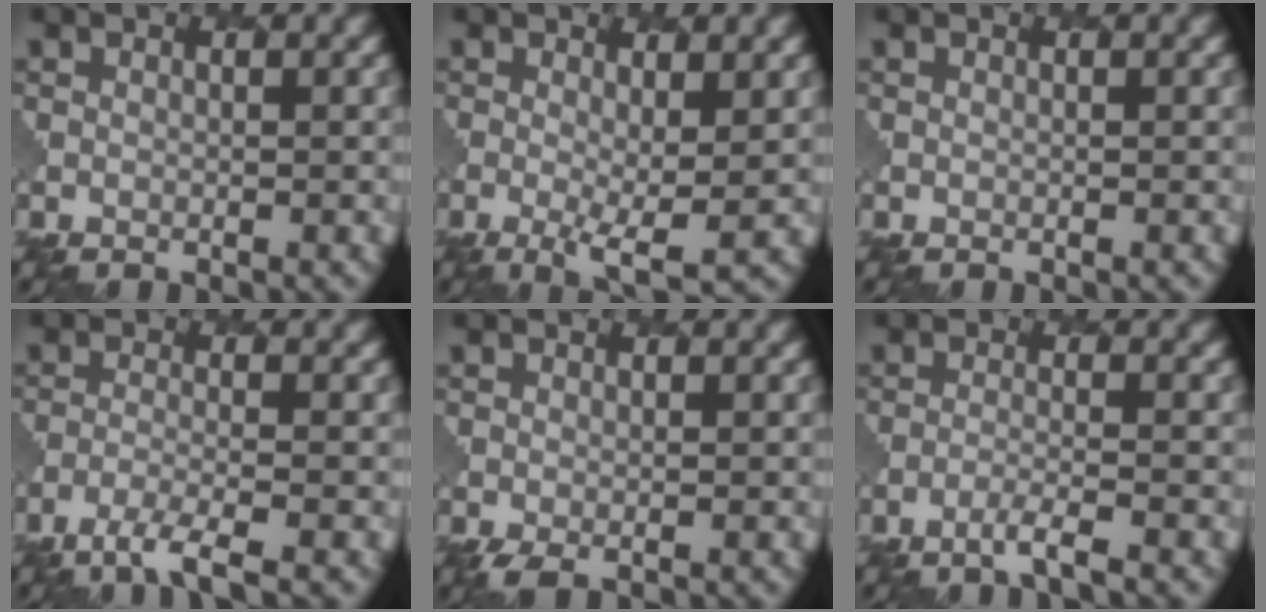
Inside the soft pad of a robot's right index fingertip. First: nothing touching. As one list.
[{"total": 3.8, "force": [-0.4, 1.1, 3.6], "torque": [-0.069, -0.016, -0.004]}, {"total": 0.0}, {"total": 3.2, "force": [-2.3, 0.4, 2.2], "torque": [-0.040, -0.003, -0.056]}, {"total": 1.3, "force": [-0.7, 0.4, 1.0], "torque": [-0.024, -0.004, -0.016]}, {"total": 1.8, "force": [-1.4, 0.0, 1.2], "torque": [-0.017, 0.001, -0.039]}]